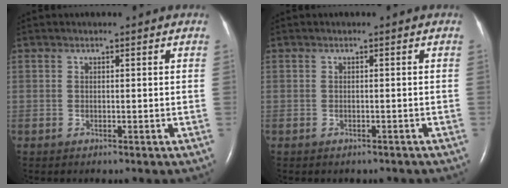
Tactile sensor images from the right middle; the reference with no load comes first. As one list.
[{"total": 1.5, "force": [-1.3, 0.7, 0.3], "torque": [-0.010, 0.000, -0.014]}]